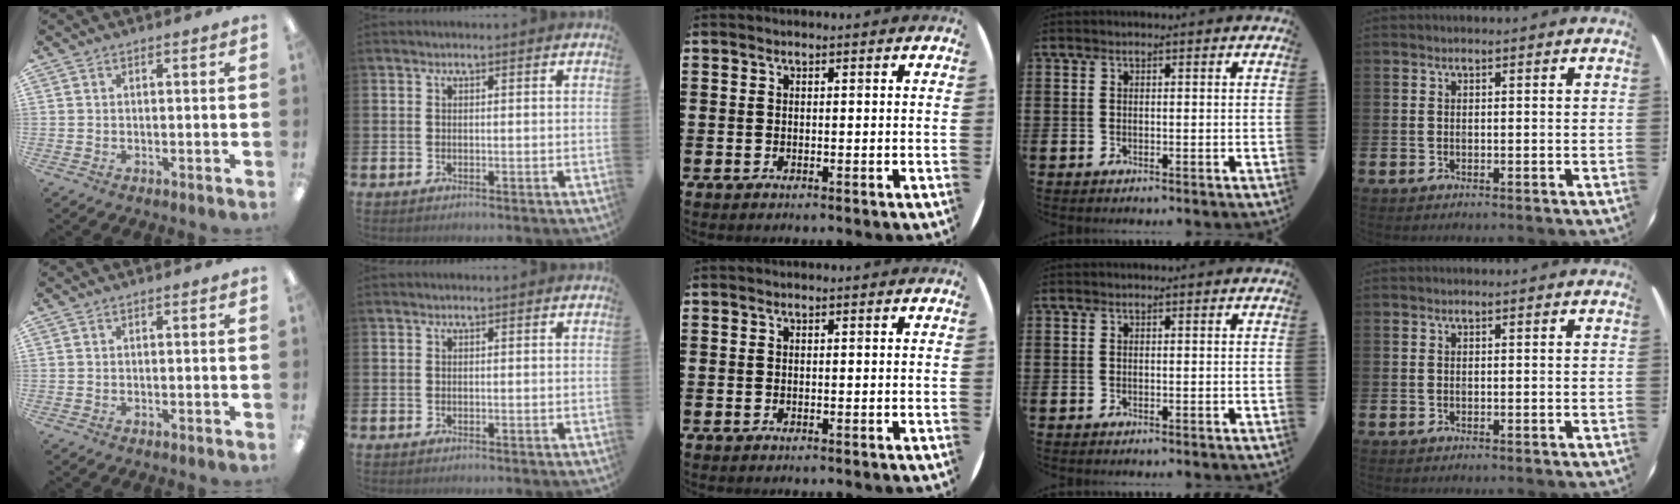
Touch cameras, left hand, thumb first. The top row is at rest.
{}